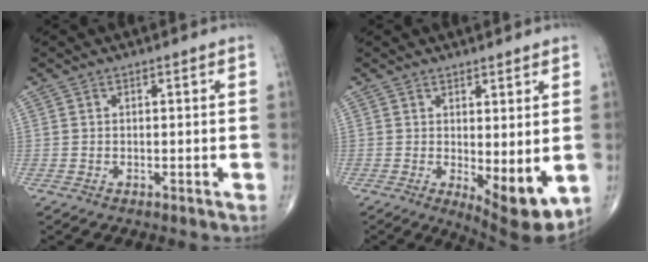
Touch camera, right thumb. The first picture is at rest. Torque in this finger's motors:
{"motor_torque": [-0.30, 0.77, 0.40, 0.04, 0.08]}